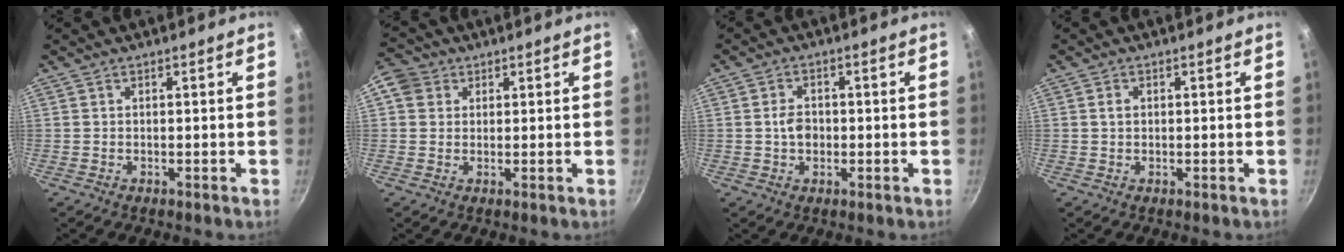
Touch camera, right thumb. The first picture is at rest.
{"total": 5.1, "force": [1.6, 4.5, 1.9], "torque": [-0.007, 0.005, 0.016]}
{"total": 3.6, "force": [-0.3, 2.7, 2.4], "torque": [-0.028, 0.008, -0.006]}
{"total": 1.3, "force": [0.2, 1.0, 0.8], "torque": [-0.012, 0.004, 0.004]}